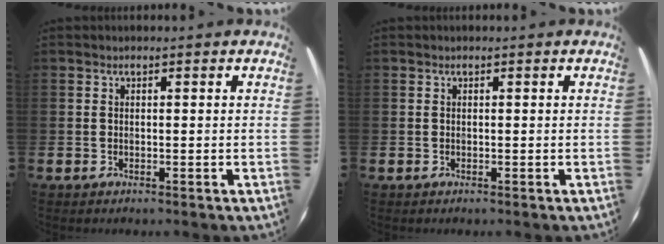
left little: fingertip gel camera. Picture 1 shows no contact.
{"total": 0.0}